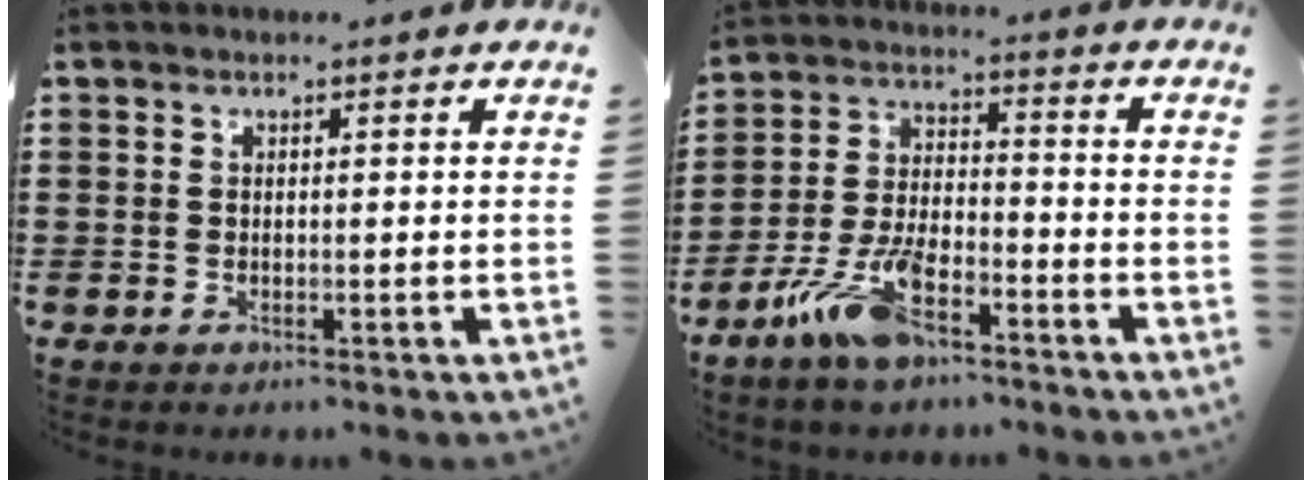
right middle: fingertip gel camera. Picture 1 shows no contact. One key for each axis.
{"total": 9.5, "fx": -6.0, "fy": 3.2, "fz": 6.6, "tx": -0.158, "ty": -0.004, "tz": -0.118}